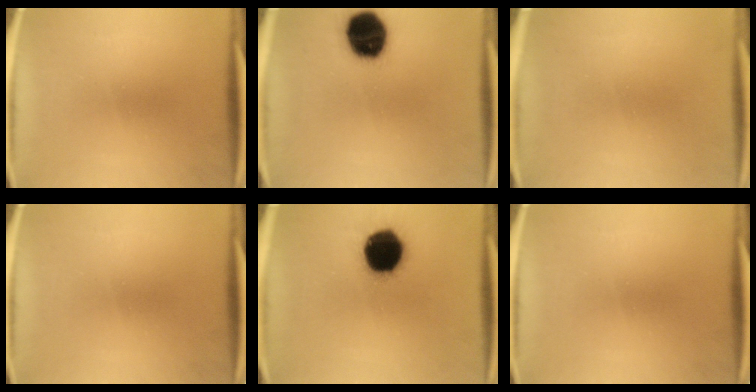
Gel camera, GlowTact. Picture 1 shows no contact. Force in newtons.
{"total": 16.1}
{"total": 1.1}
{"total": 0.0}
{"total": 18.3}
{"total": 0.0}